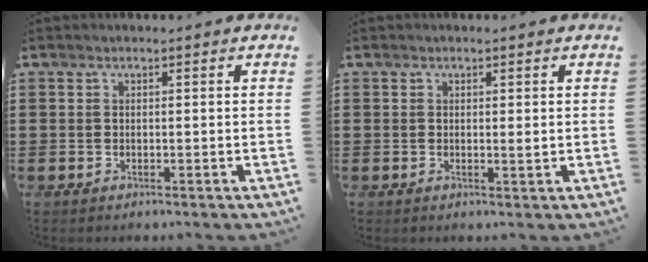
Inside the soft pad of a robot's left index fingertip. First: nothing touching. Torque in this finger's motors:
{"motor_torque": [0.03, 0.03, -0.01, 0.00]}